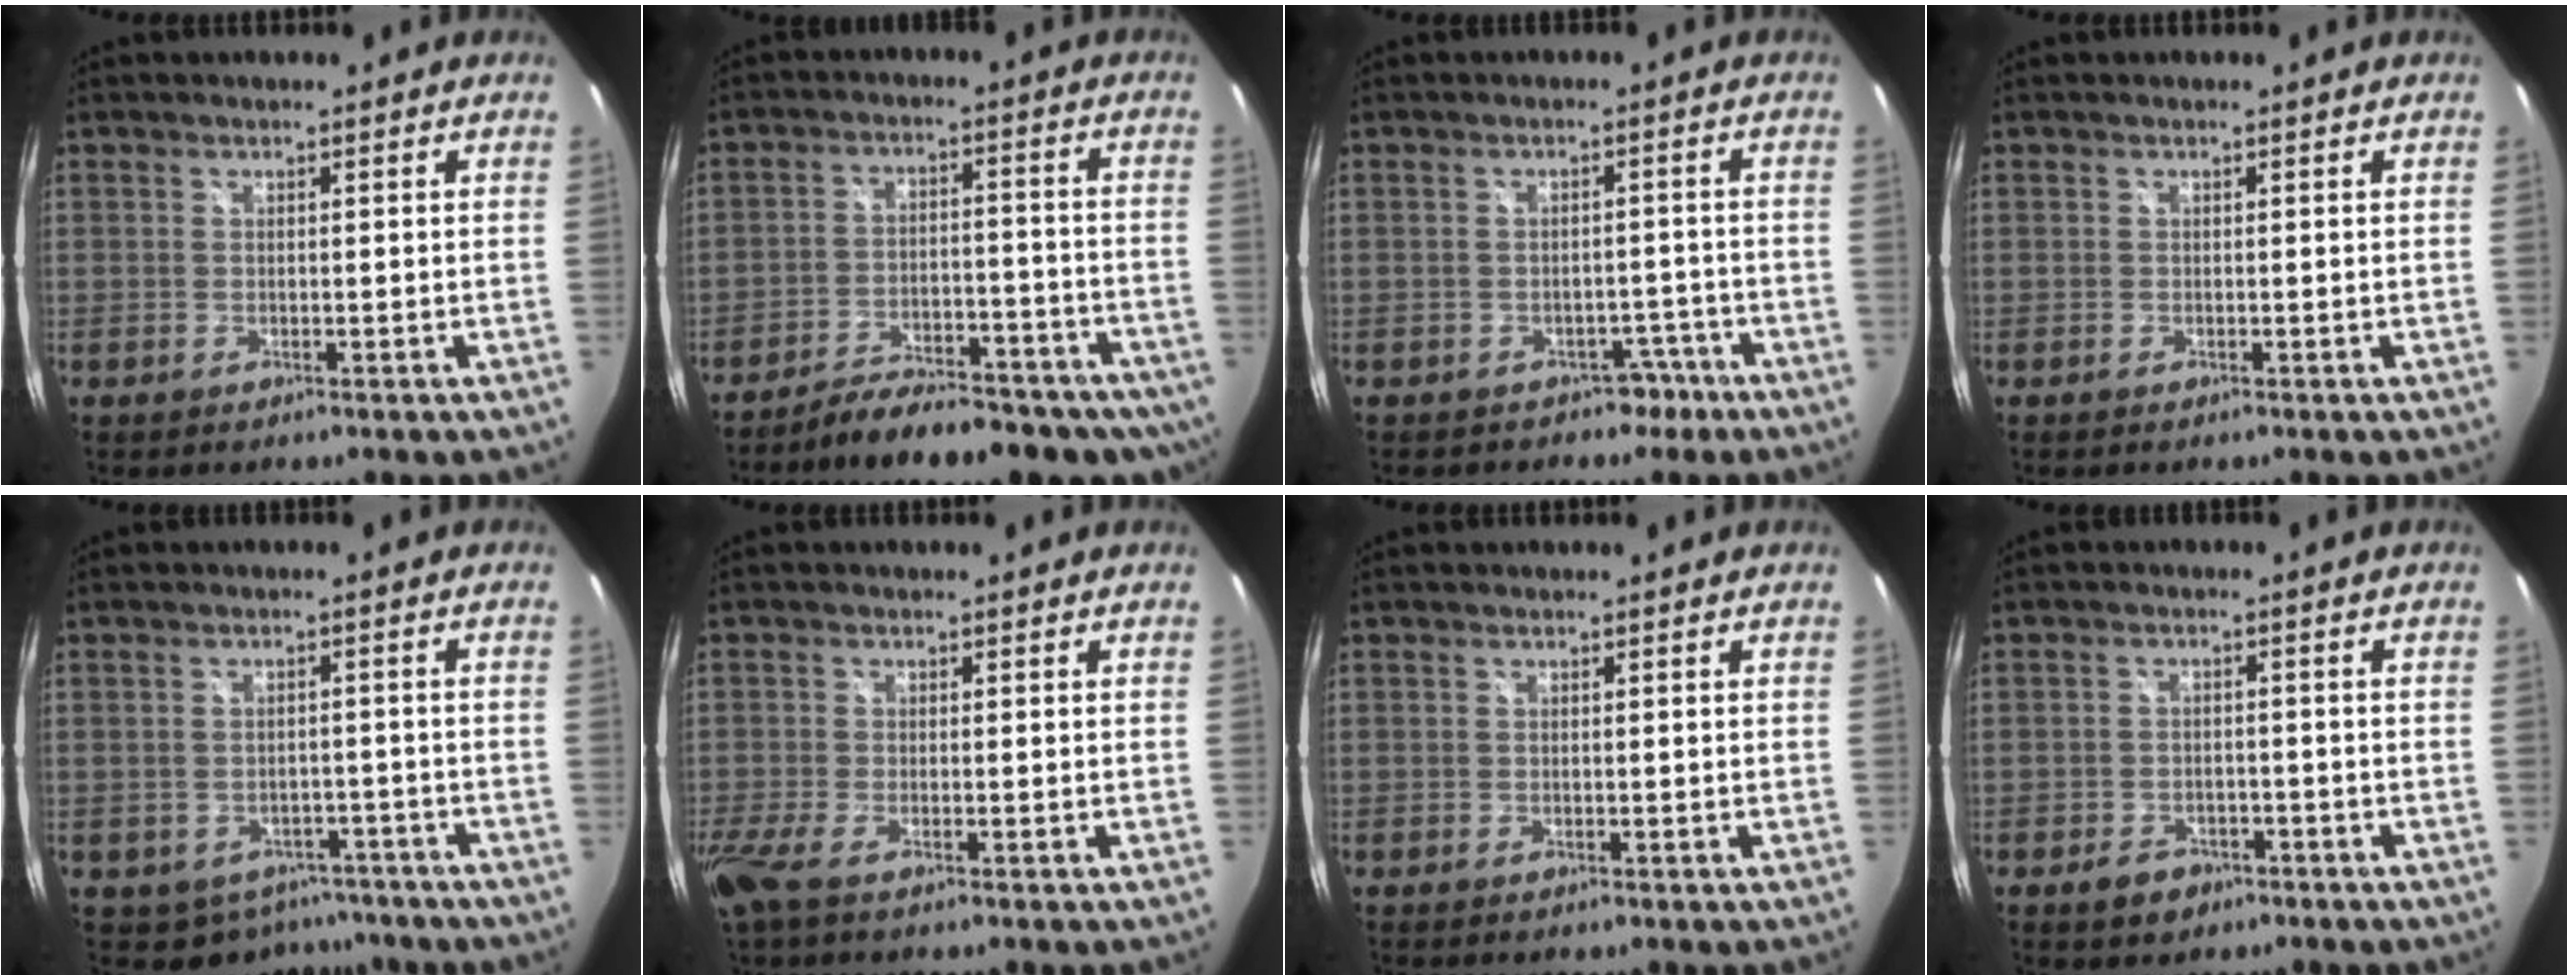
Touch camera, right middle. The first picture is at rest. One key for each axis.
{"total": 17.3, "fx": -13.6, "fy": 6.2, "fz": 8.8, "tx": -0.147, "ty": -0.013, "tz": -0.179}
{"total": 3.8, "fx": -2.6, "fy": 2.7, "fz": 0.8, "tx": -0.010, "ty": 0.016, "tz": -0.027}
{"total": 0.0}
{"total": 6.7, "fx": -4.5, "fy": 4.7, "fz": 1.6, "tx": -0.035, "ty": 0.007, "tz": -0.047}
{"total": 3.5, "fx": -2.2, "fy": 0.3, "fz": 2.7, "tx": -0.065, "ty": -0.014, "tz": -0.048}
{"total": 0.0}
{"total": 4.2, "fx": -2.7, "fy": 2.9, "fz": 1.4, "tx": -0.035, "ty": 0.005, "tz": -0.036}